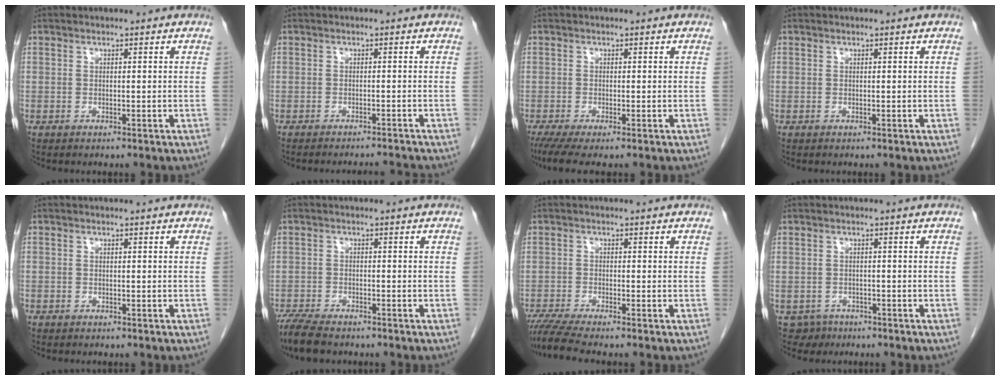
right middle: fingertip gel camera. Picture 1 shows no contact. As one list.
[{"total": 4.8, "force": [-4.7, -0.6, 0.7], "torque": [-0.006, -0.004, -0.059]}, {"total": 4.3, "force": [-3.1, 0.4, 3.0], "torque": [-0.053, -0.014, -0.057]}, {"total": 0.0}, {"total": 0.9, "force": [-0.7, 0.6, 0.1], "torque": [-0.007, 0.003, -0.012]}, {"total": 7.0, "force": [-5.9, 1.9, 3.3], "torque": [-0.061, -0.016, -0.102]}, {"total": 5.6, "force": [-4.8, -0.7, 2.7], "torque": [-0.047, -0.017, -0.086]}, {"total": 2.8, "force": [-1.9, 2.0, -0.3], "torque": [0.003, 0.006, -0.029]}]